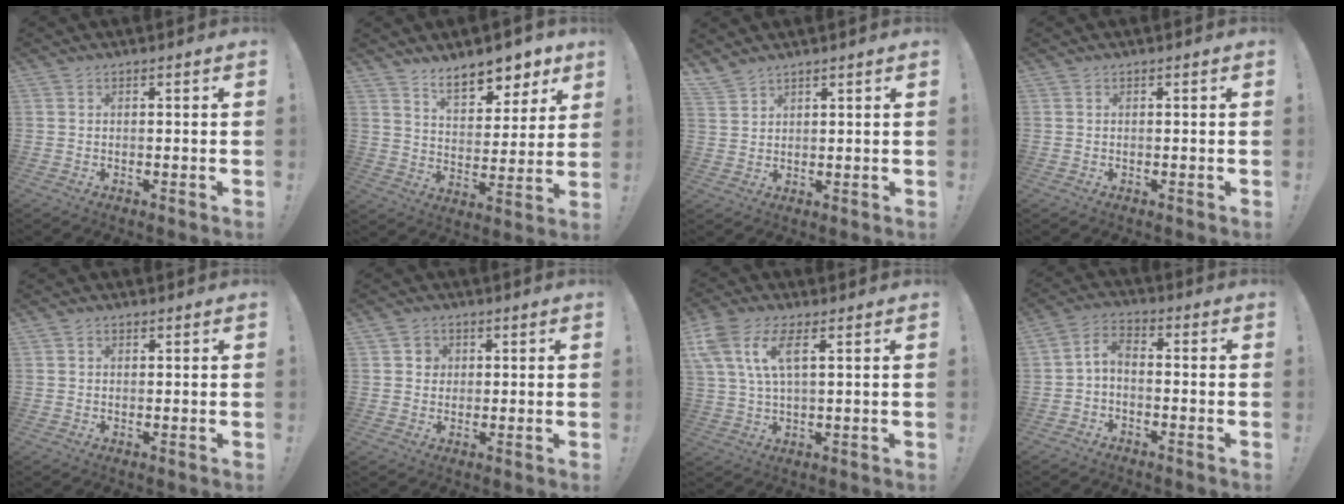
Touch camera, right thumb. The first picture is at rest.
{"total": 12.2, "force": [9.5, 5.3, 5.5], "torque": [-0.076, -0.064, 0.171]}
{"total": 4.4, "force": [3.8, 2.2, 1.0], "torque": [-0.017, -0.025, 0.072]}
{"total": 0.0}
{"total": 0.9, "force": [0.5, 0.7, 0.2], "torque": [0.004, 0.000, 0.009]}
{"total": 3.5, "force": [0.9, 3.4, 0.7], "torque": [-0.006, -0.001, 0.015]}
{"total": 10.0, "force": [4.0, 4.1, 8.2], "torque": [-0.166, -0.008, 0.075]}
{"total": 4.4, "force": [-1.7, 2.3, 3.3], "torque": [-0.073, 0.001, -0.033]}